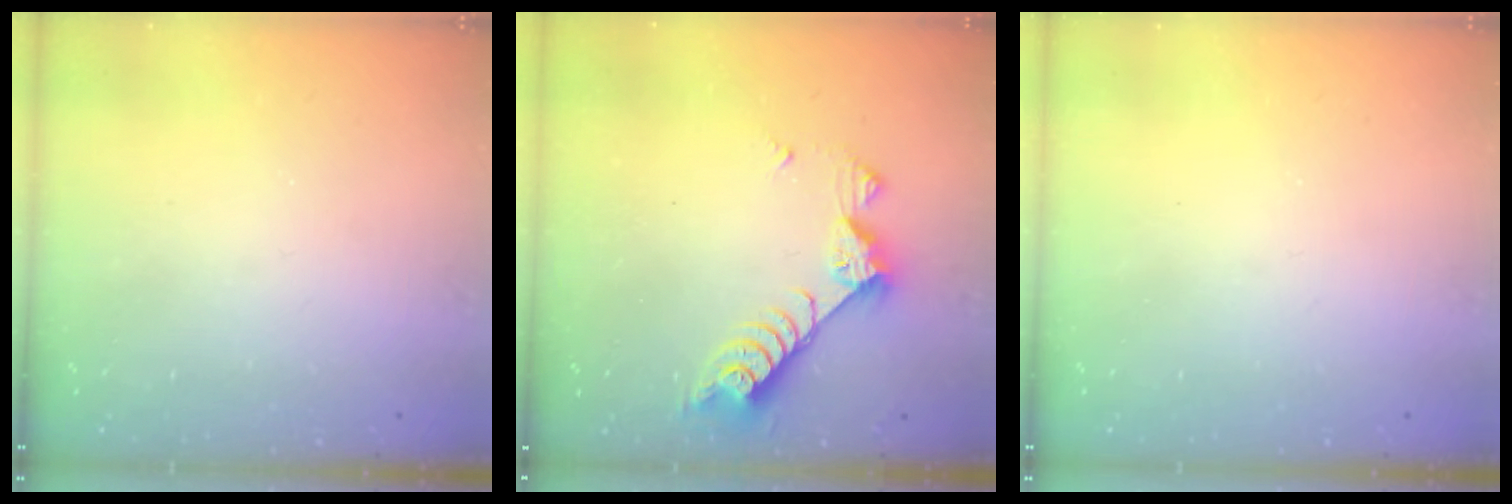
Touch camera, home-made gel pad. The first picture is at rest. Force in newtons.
{"total": 7.6, "press": 7.6, "slide": 0.6}
{"total": 0.0}